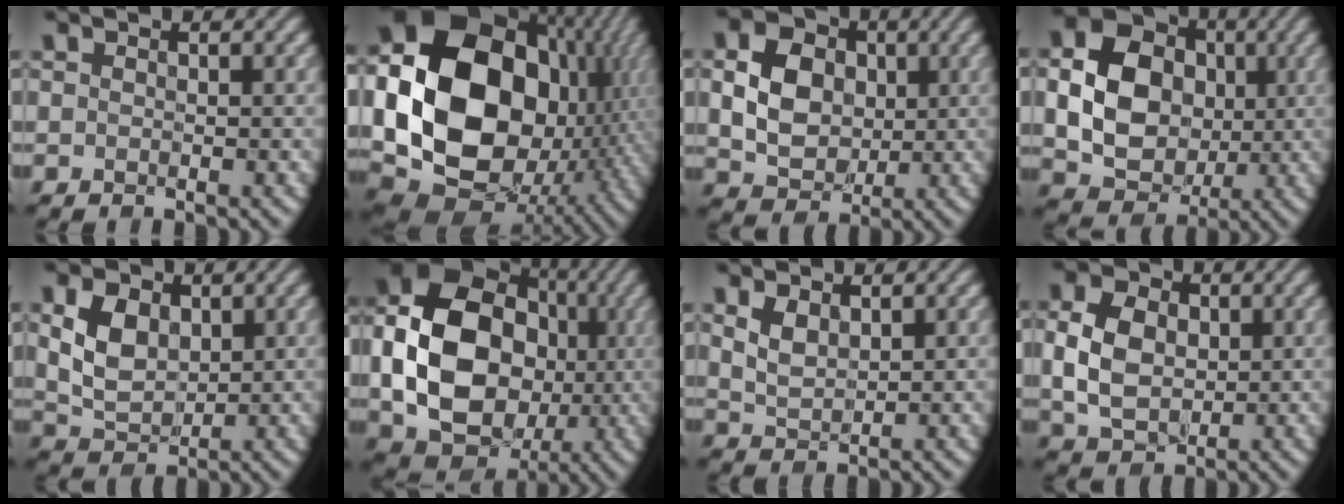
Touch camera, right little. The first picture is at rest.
{"total": 21.0, "force": [0.8, 16.3, 13.2], "torque": [-0.309, -0.016, 0.051]}
{"total": 5.9, "force": [0.0, 4.7, 3.5], "torque": [-0.085, -0.002, -0.005]}
{"total": 11.7, "force": [0.1, 9.7, 6.5], "torque": [-0.140, -0.003, 0.007]}
{"total": 4.3, "force": [0.4, 3.0, 3.0], "torque": [-0.067, -0.007, 0.010]}
{"total": 15.4, "force": [-1.1, 12.0, 9.6], "torque": [-0.201, -0.013, -0.020]}
{"total": 1.9, "force": [0.6, 1.1, 1.4], "torque": [-0.035, -0.006, 0.017]}
{"total": 5.4, "force": [-0.1, 4.0, 3.7], "torque": [-0.085, 0.000, -0.002]}